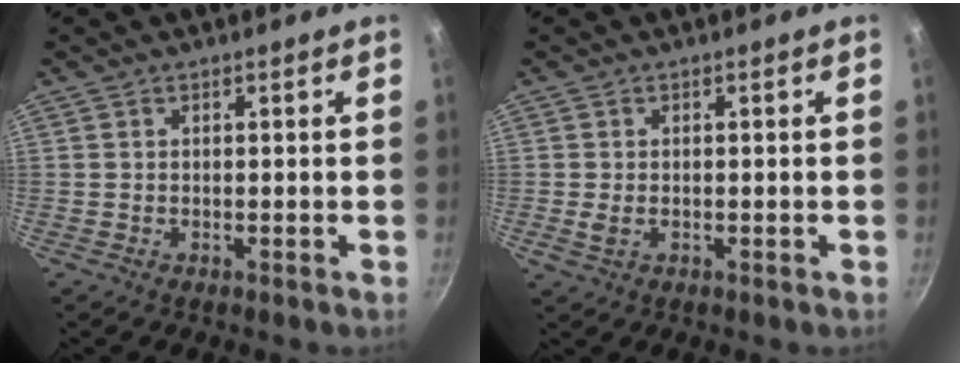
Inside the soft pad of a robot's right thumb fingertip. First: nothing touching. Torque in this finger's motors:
{"motor_torque": [0.93, 0.88, -0.04, -0.01, 0.09]}